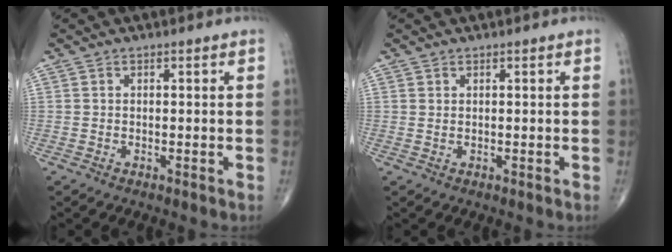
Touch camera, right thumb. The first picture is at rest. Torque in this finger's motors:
{"motor_torque": [-0.41, 0.19, 0.28, 0.05, -0.01]}